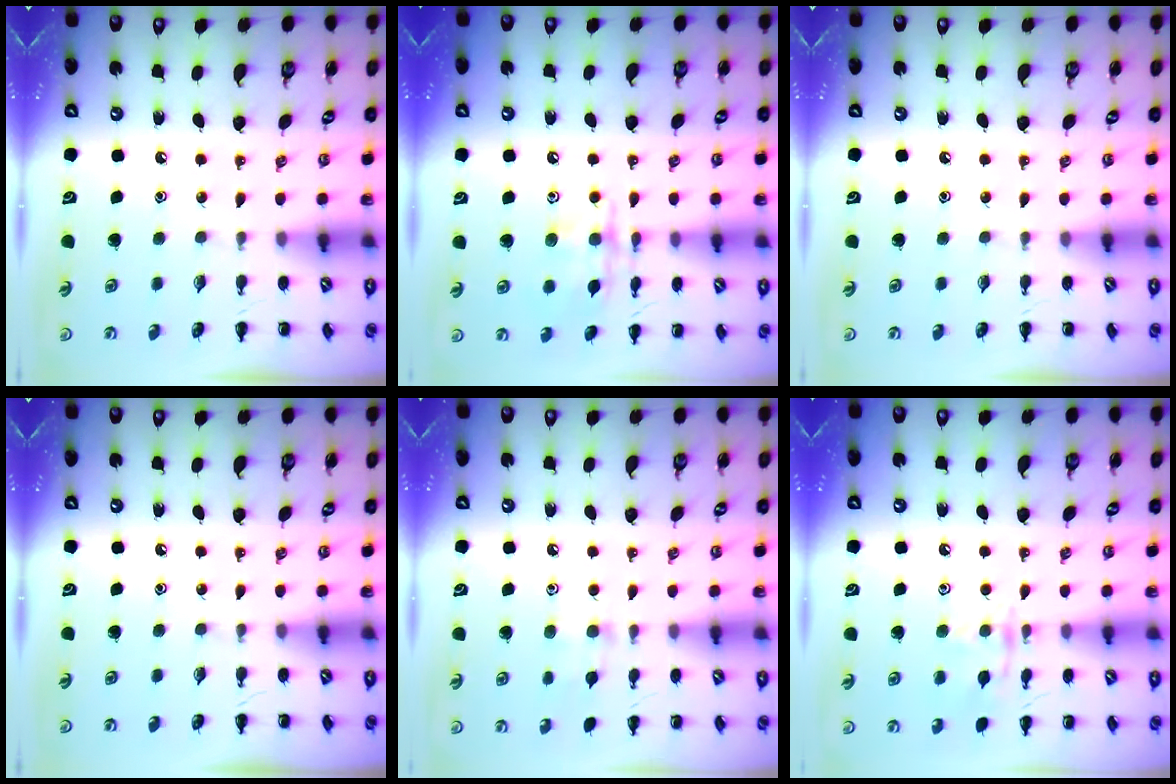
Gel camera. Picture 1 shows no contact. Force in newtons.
{"total": 10.8, "press": 10.7, "slide": 0.7}
{"total": 0.0}
{"total": 0.0}
{"total": 6.8, "press": 6.3, "slide": 2.5}
{"total": 10.3, "press": 10.3, "slide": 0.9}